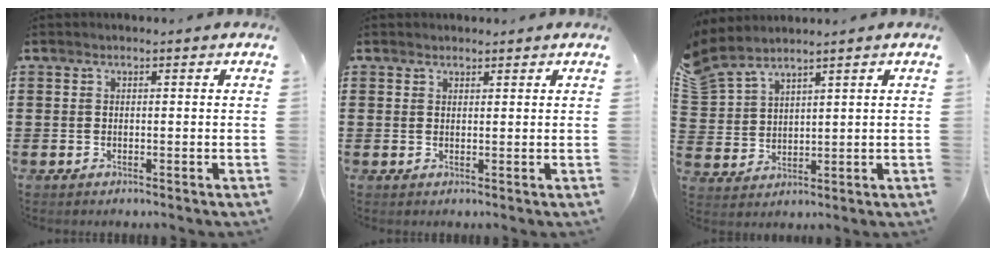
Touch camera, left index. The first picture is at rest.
{"total": 1.3, "force": [1.2, 0.4, 0.0], "torque": [-0.003, 0.002, 0.024]}
{"total": 3.8, "force": [3.4, 1.6, 0.7], "torque": [-0.035, -0.012, 0.061]}